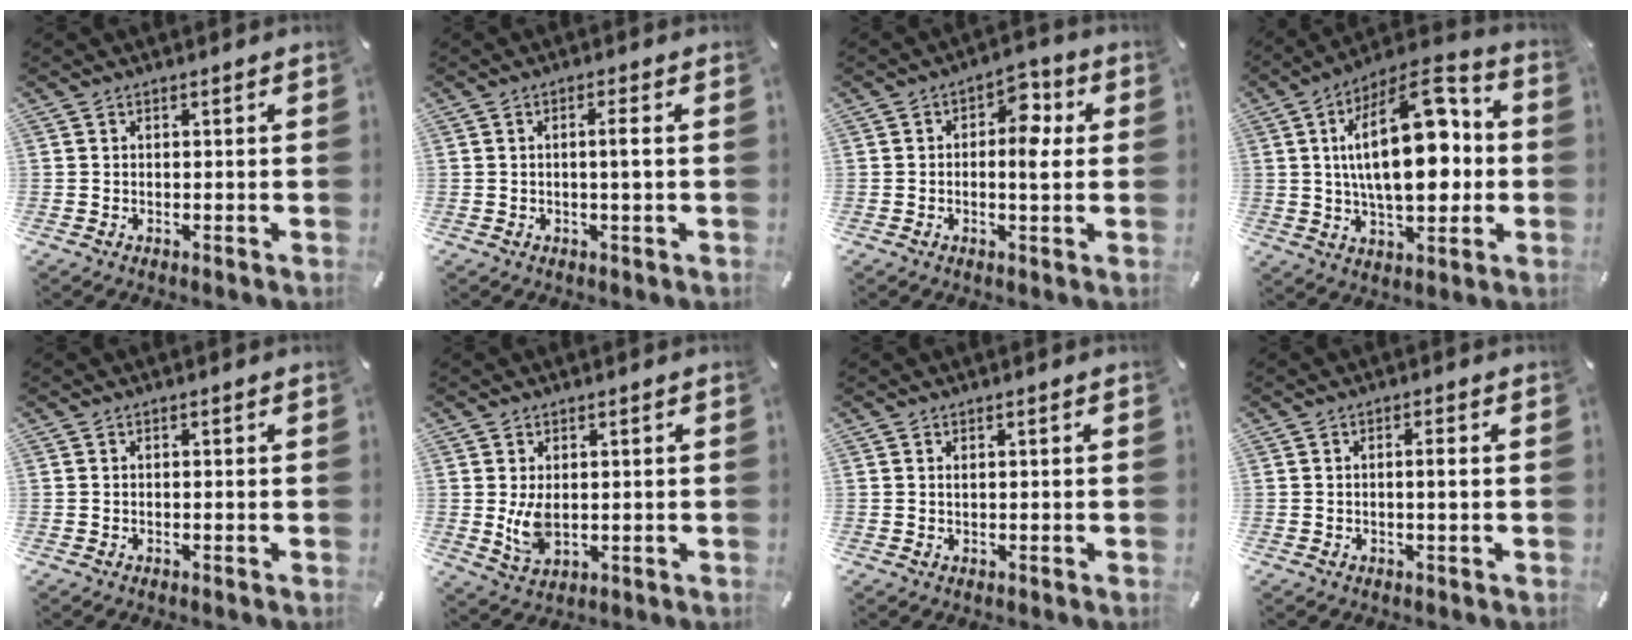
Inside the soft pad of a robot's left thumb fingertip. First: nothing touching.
{"total": 3.3, "force": [0.1, 0.2, 3.2], "torque": [-0.060, -0.001, -0.002]}
{"total": 6.8, "force": [0.2, 3.8, 5.7], "torque": [-0.059, -0.004, -0.009]}
{"total": 23.3, "force": [2.6, 11.9, 19.9], "torque": [-0.321, -0.005, 0.037]}
{"total": 0.0}
{"total": 6.0, "force": [0.3, 3.7, 4.7], "torque": [-0.097, -0.009, -0.001]}
{"total": 0.7, "force": [0.3, 0.2, 0.7], "torque": [-0.012, 0.000, 0.004]}
{"total": 2.4, "force": [0.0, 0.3, 2.4], "torque": [-0.046, -0.001, -0.001]}